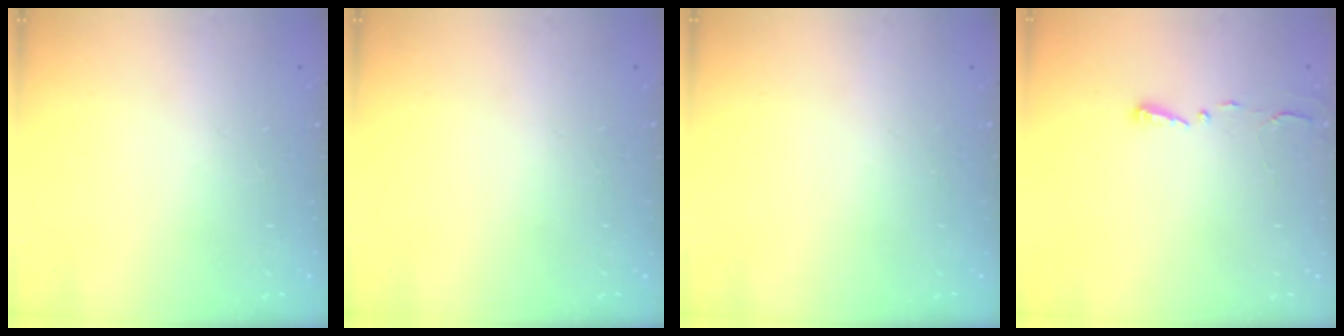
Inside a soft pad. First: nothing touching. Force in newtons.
{"total": 0.0}
{"total": 0.0}
{"total": 2.7, "press": 2.7, "slide": 0.4}